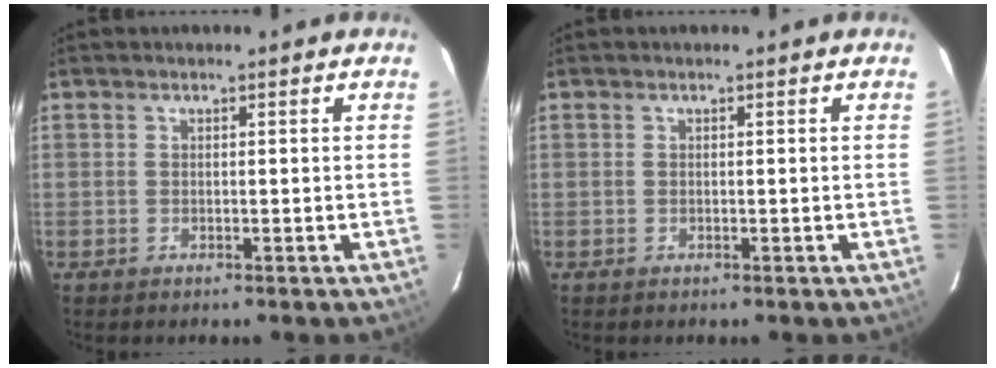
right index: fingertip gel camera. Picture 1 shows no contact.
{"total": 0.0}